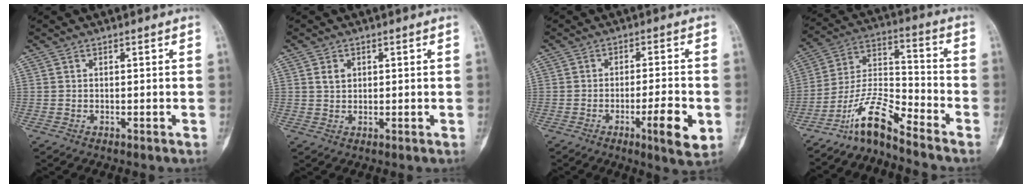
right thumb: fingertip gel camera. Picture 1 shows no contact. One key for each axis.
{"total": 2.1, "fx": 0.8, "fy": 1.6, "fz": 1.2, "tx": -0.015, "ty": -0.001, "tz": 0.016}
{"total": 8.1, "fx": -2.6, "fy": 1.4, "fz": 7.5, "tx": -0.113, "ty": 0.005, "tz": -0.037}
{"total": 10.1, "fx": -8.5, "fy": 1.5, "fz": 5.2, "tx": -0.102, "ty": 0.088, "tz": -0.168}